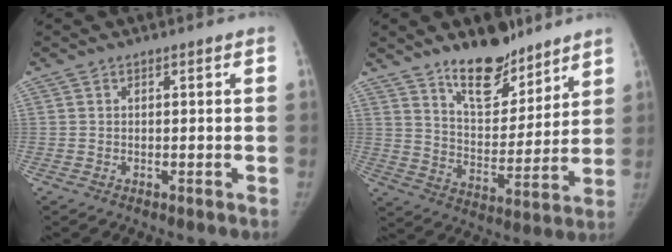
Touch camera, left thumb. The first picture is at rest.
{"total": 14.3, "force": [10.8, 6.3, 6.8], "torque": [-0.064, -0.084, 0.185]}